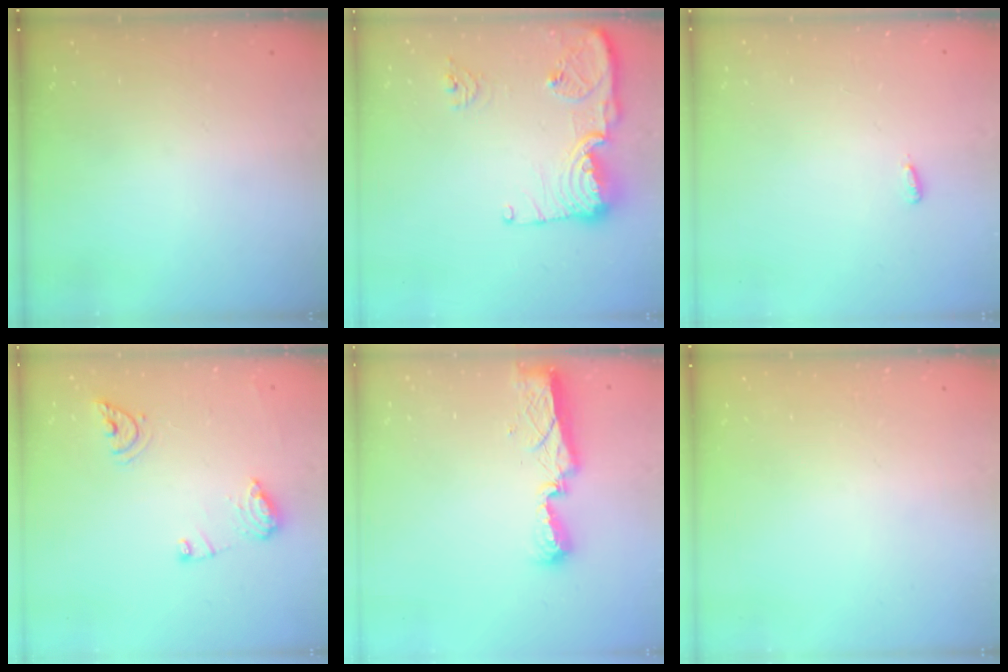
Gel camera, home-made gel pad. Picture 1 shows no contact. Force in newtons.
{"total": 14.8, "press": 14.7, "slide": 1.5}
{"total": 2.7, "press": 2.6, "slide": 0.9}
{"total": 10.3, "press": 10.2, "slide": 1.1}
{"total": 8.2, "press": 8.2, "slide": 0.4}
{"total": 0.0}